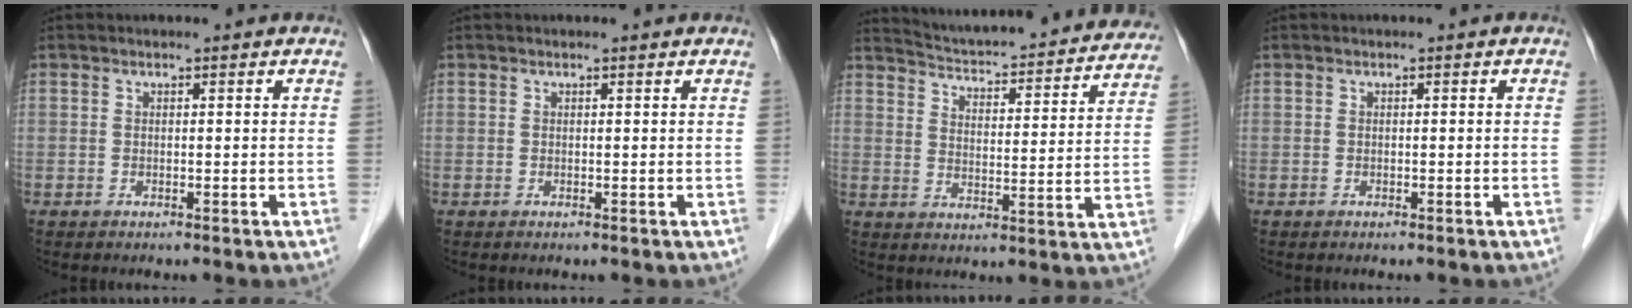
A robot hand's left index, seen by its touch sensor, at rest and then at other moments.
{"total": 0.9, "force": [0.9, 0.1, 0.1], "torque": [-0.011, 0.007, 0.010]}
{"total": 25.6, "force": [23.8, 4.2, 8.4], "torque": [-0.130, -0.045, 0.297]}
{"total": 0.0}